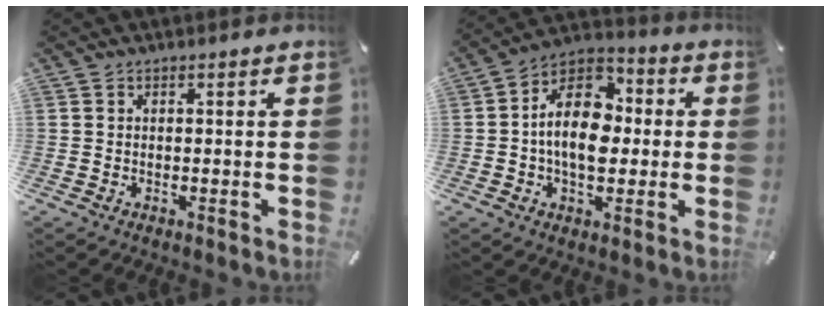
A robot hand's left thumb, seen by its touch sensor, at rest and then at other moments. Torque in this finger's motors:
{"motor_torque": [0.75, 1.28, 0.58, -0.29, 0.53]}